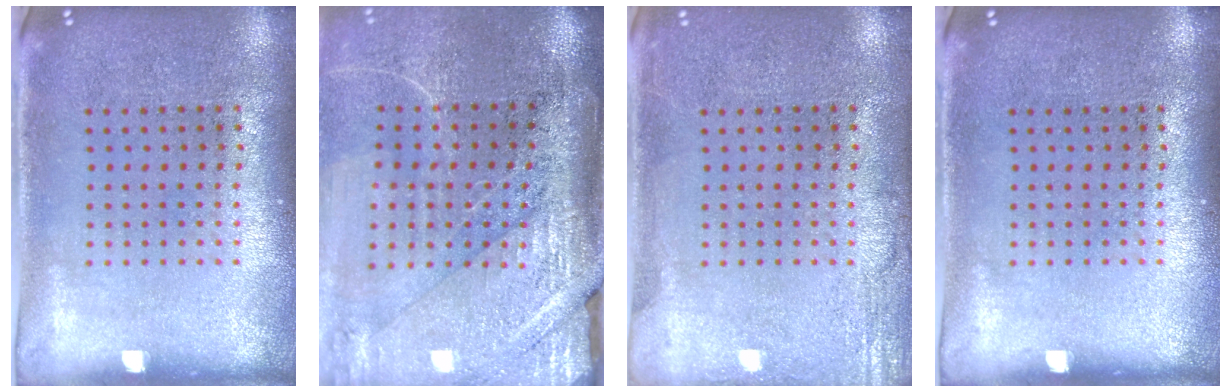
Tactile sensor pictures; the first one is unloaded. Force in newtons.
{"total": 4.2, "press": 3.6, "slide": 2.1}
{"total": 2.4, "press": 2.4, "slide": 0.3}
{"total": 0.0}